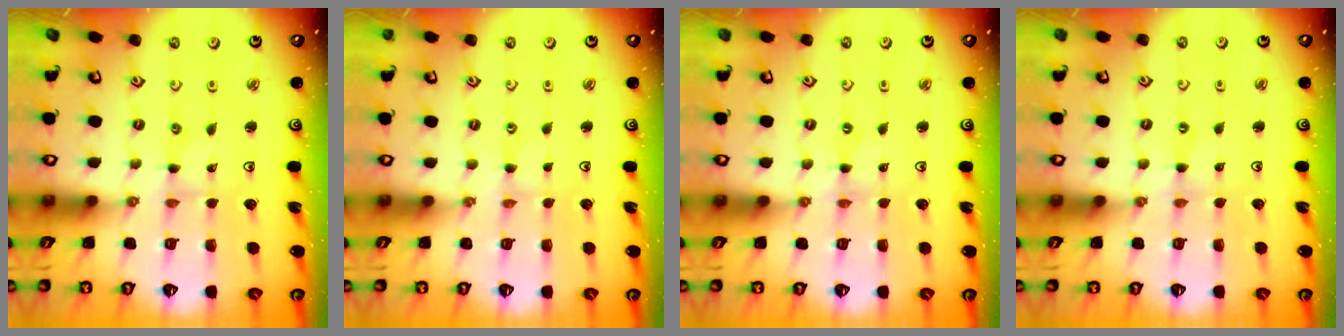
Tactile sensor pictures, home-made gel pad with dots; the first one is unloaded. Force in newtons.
{"total": 0.0}
{"total": 0.0}
{"total": 1.1, "press": 1.0, "slide": 0.3}